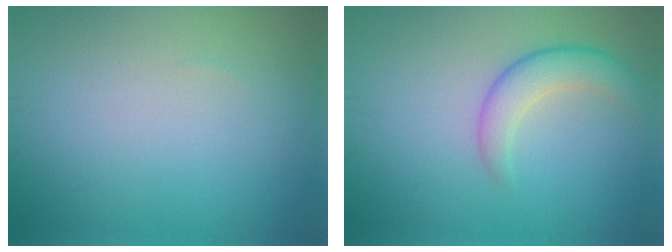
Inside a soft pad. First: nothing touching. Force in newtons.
{"total": 3.2, "press": 3.2, "slide": 0.1}